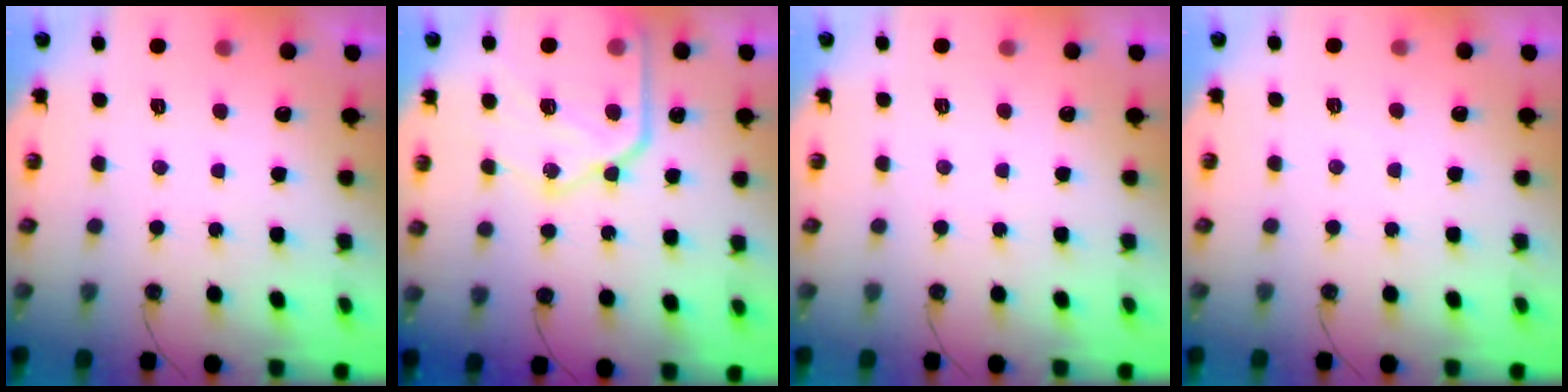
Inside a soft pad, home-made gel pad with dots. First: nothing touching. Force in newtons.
{"total": 20.5, "press": 20.4, "slide": 2.1}
{"total": 2.6, "press": 2.6, "slide": 0.5}
{"total": 2.5, "press": 2.5, "slide": 0.4}